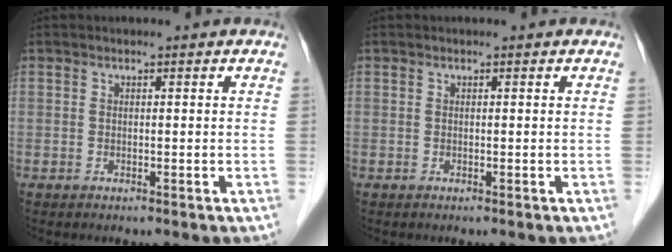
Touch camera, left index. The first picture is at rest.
{"total": 0.0}